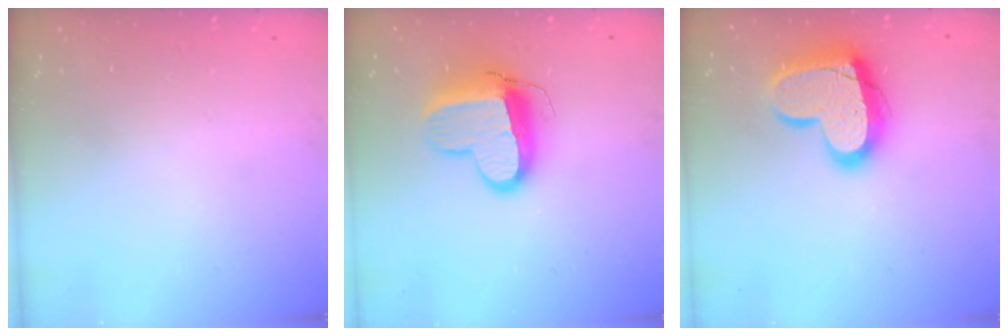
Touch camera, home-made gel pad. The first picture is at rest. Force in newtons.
{"total": 12.7, "press": 12.6, "slide": 1.4}
{"total": 17.2, "press": 17.2, "slide": 1.3}